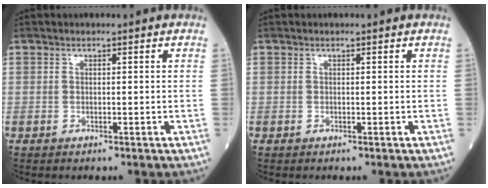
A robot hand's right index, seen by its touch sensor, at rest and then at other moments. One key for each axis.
{"total": 0.0}